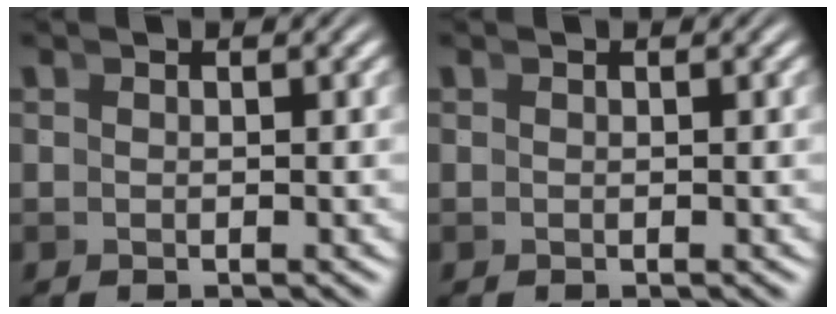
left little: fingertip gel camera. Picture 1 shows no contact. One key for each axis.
{"total": 0.0}